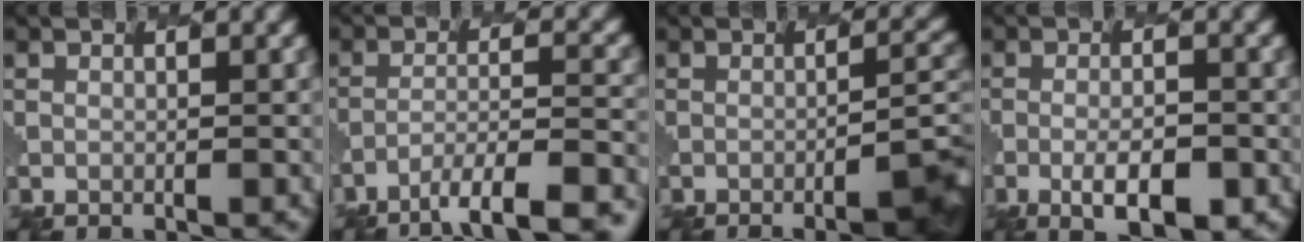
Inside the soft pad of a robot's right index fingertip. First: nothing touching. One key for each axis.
{"total": 9.1, "fx": -6.7, "fy": 2.2, "fz": 5.7, "tx": -0.110, "ty": -0.007, "tz": -0.098}
{"total": 6.4, "fx": -3.0, "fy": 1.9, "fz": 5.4, "tx": -0.056, "ty": -0.002, "tz": -0.026}
{"total": 3.6, "fx": -1.2, "fy": 1.0, "fz": 3.2, "tx": -0.080, "ty": -0.014, "tz": -0.021}